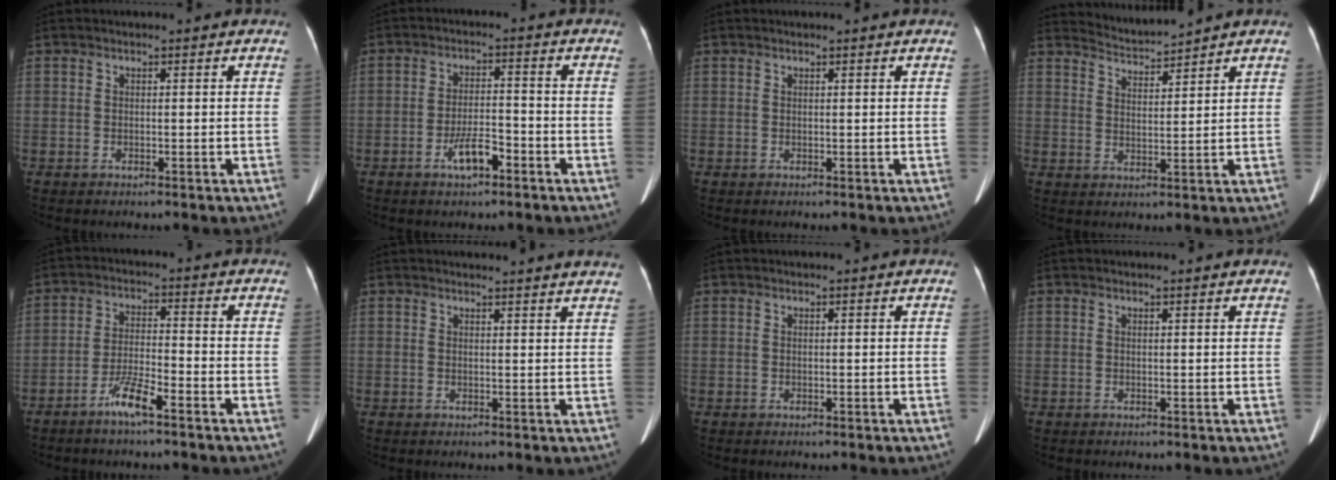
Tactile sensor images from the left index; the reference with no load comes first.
{"total": 4.9, "force": [-2.9, 1.4, 3.6], "torque": [-0.074, 0.003, -0.050]}
{"total": 0.6, "force": [0.6, 0.0, 0.2], "torque": [-0.005, 0.005, 0.009]}
{"total": 3.8, "force": [3.5, -1.0, -0.9], "torque": [0.007, -0.004, 0.075]}
{"total": 5.4, "force": [-3.8, 0.3, 3.8], "torque": [-0.080, -0.005, -0.075]}
{"total": 8.0, "force": [7.8, -0.3, 1.8], "torque": [-0.016, -0.008, 0.067]}
{"total": 0.0}
{"total": 0.7, "force": [0.6, -0.2, 0.2], "torque": [-0.016, 0.002, 0.012]}